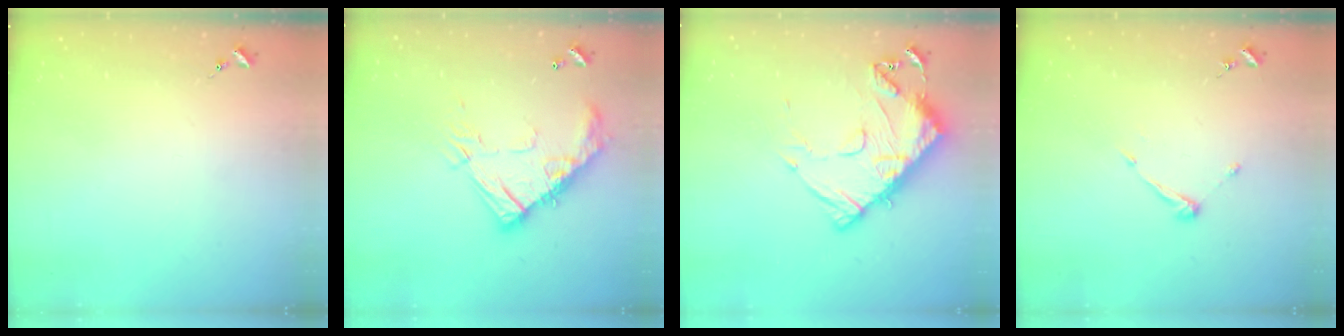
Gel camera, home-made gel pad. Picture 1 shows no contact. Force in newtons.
{"total": 17.2, "press": 17.2, "slide": 1.2}
{"total": 14.8, "press": 14.7, "slide": 1.5}
{"total": 6.6, "press": 6.6, "slide": 0.5}